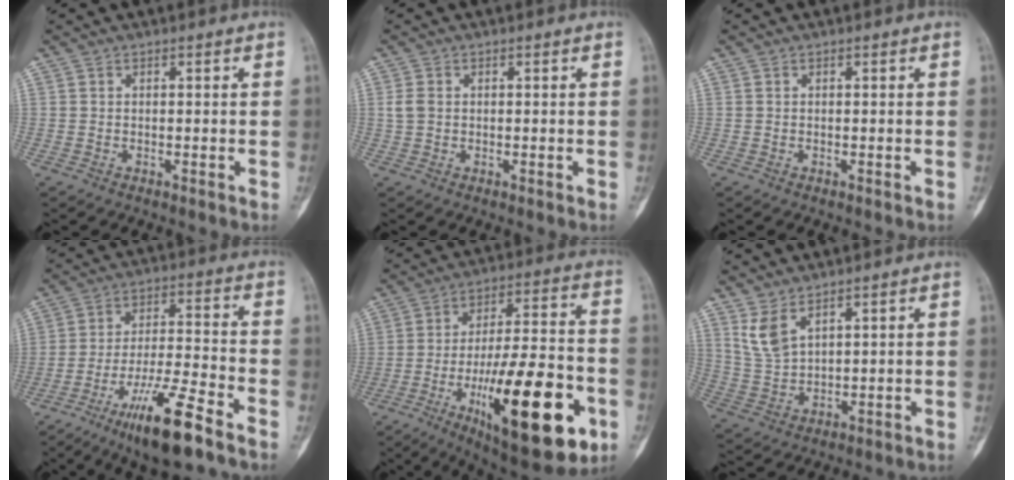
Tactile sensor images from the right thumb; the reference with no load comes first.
{"total": 2.2, "force": [0.2, 1.7, 1.4], "torque": [-0.032, 0.004, 0.005]}
{"total": 0.0}
{"total": 14.3, "force": [-9.1, 2.1, 10.8], "torque": [-0.203, 0.040, -0.160]}
{"total": 28.4, "force": [-10.3, 9.2, 24.8], "torque": [-0.359, 0.033, -0.146]}
{"total": 5.8, "force": [3.7, 2.4, 3.8], "torque": [-0.076, -0.022, 0.089]}